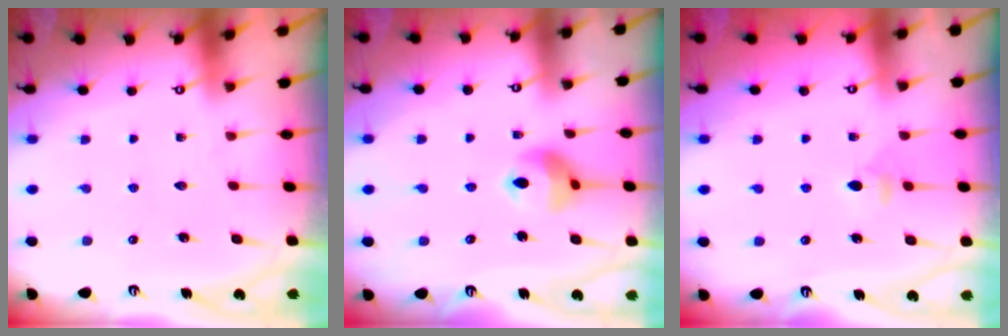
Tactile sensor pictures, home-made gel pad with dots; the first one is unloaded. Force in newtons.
{"total": 9.8, "press": 9.7, "slide": 1.1}
{"total": 3.2, "press": 3.1, "slide": 0.8}